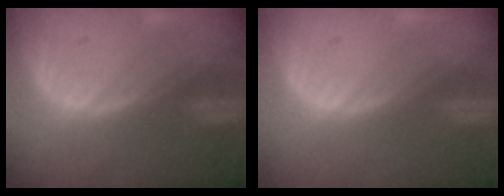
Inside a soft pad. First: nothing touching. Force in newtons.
{"total": 0.0}